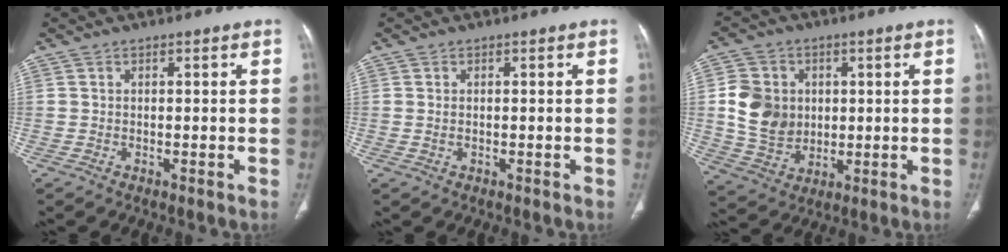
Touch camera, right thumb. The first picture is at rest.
{"total": 0.7, "force": [-0.1, 0.4, 0.6], "torque": [-0.017, 0.000, 0.002]}
{"total": 11.1, "force": [1.2, 9.5, 5.7], "torque": [-0.079, -0.004, 0.032]}